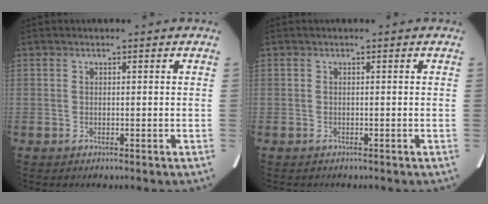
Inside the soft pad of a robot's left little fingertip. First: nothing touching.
{"total": 0.6, "force": [-0.5, 0.2, 0.2], "torque": [-0.011, 0.000, -0.006]}